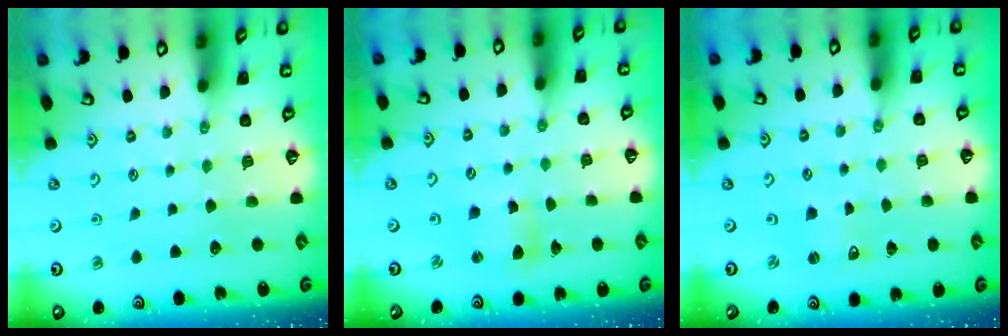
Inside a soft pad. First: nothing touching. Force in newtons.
{"total": 3.7, "press": 3.7, "slide": 0.3}
{"total": 2.0, "press": 2.0, "slide": 0.4}